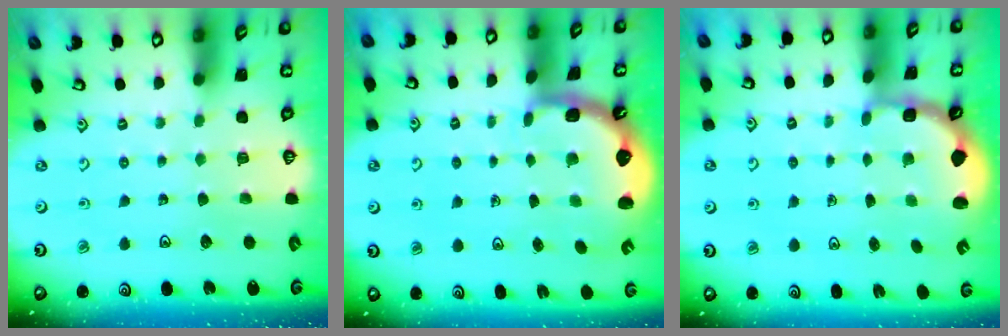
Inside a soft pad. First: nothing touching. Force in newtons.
{"total": 2.5, "press": 1.2, "slide": 2.2}
{"total": 2.4, "press": 2.0, "slide": 1.3}